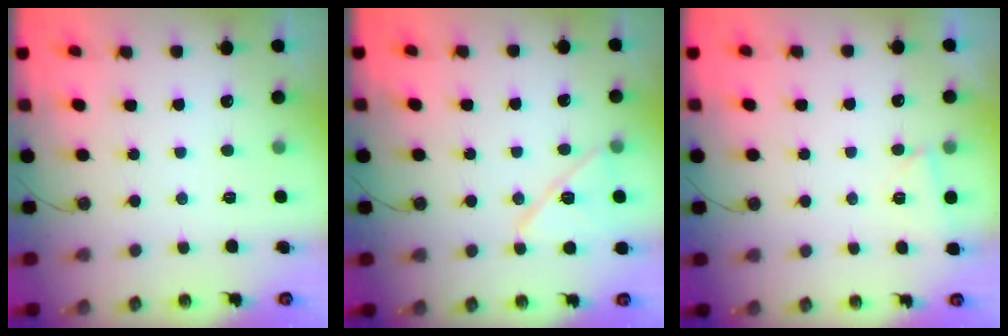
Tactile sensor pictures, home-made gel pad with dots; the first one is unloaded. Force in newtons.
{"total": 12.1, "press": 12.1, "slide": 0.6}
{"total": 2.7, "press": 2.4, "slide": 1.2}